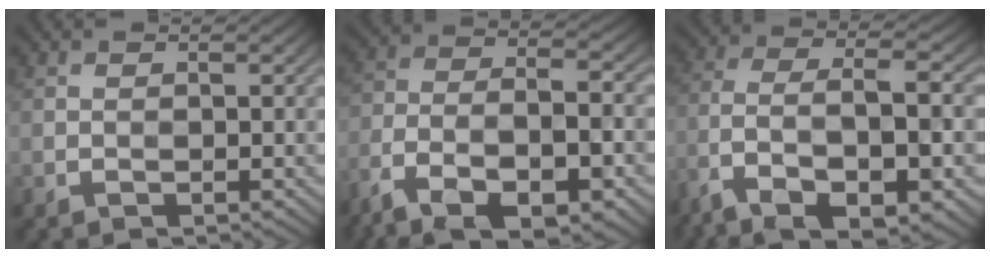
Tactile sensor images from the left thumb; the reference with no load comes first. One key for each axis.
{"total": 13.4, "fx": -8.4, "fy": 5.3, "fz": 9.1, "tx": -0.190, "ty": -0.019, "tz": -0.158}
{"total": 12.7, "fx": -7.1, "fy": 5.0, "fz": 9.3, "tx": -0.202, "ty": -0.006, "tz": -0.125}